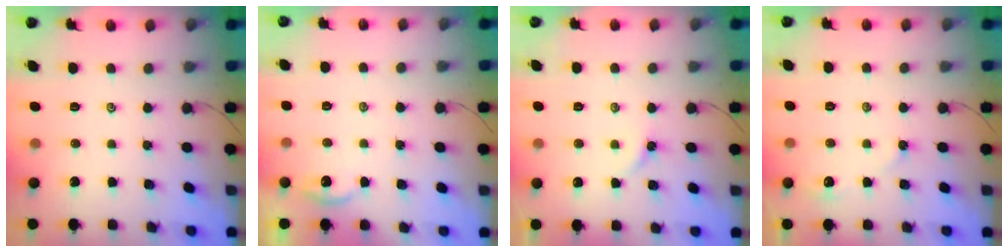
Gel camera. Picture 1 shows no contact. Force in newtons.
{"total": 1.9, "press": 1.9, "slide": 0.2}
{"total": 3.0, "press": 2.9, "slide": 0.4}
{"total": 3.2, "press": 3.2, "slide": 0.3}